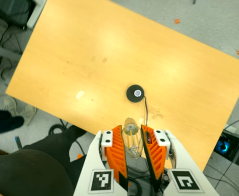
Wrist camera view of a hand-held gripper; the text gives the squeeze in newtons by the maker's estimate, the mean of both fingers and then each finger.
{"total": 13.2, "left": 13.9, "right": 12.5}